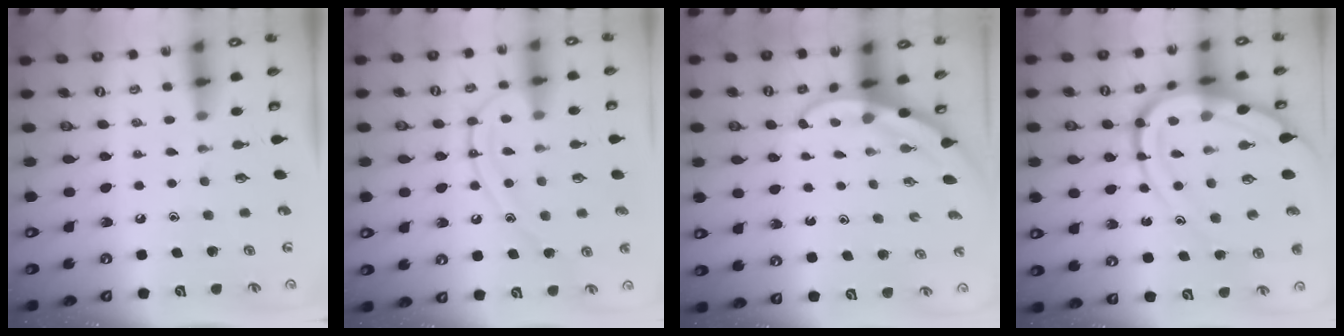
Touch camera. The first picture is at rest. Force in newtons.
{"total": 14.3, "press": 14.3, "slide": 1.5}
{"total": 3.5, "press": 3.5, "slide": 0.1}
{"total": 18.3, "press": 18.2, "slide": 1.9}